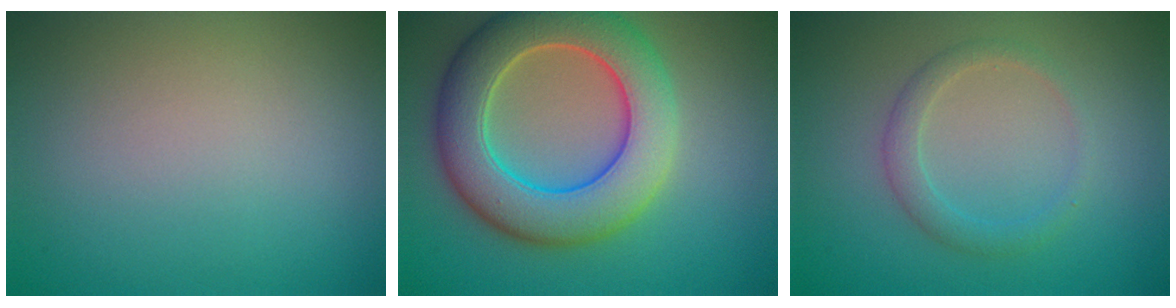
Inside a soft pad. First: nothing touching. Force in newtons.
{"total": 9.3, "press": 9.3, "slide": 0.4}
{"total": 1.9, "press": 1.9, "slide": 0.1}